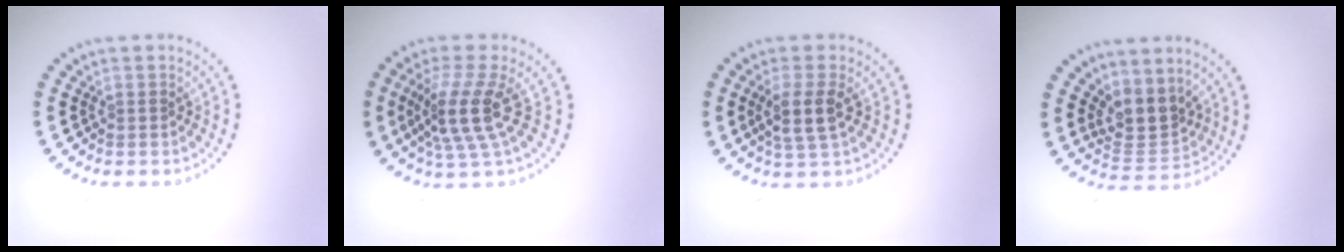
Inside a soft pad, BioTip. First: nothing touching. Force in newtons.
{"total": 4.4, "press": 3.3, "slide": 2.9}
{"total": 2.8, "press": 2.4, "slide": 1.5}
{"total": 3.5, "press": 2.7, "slide": 2.2}